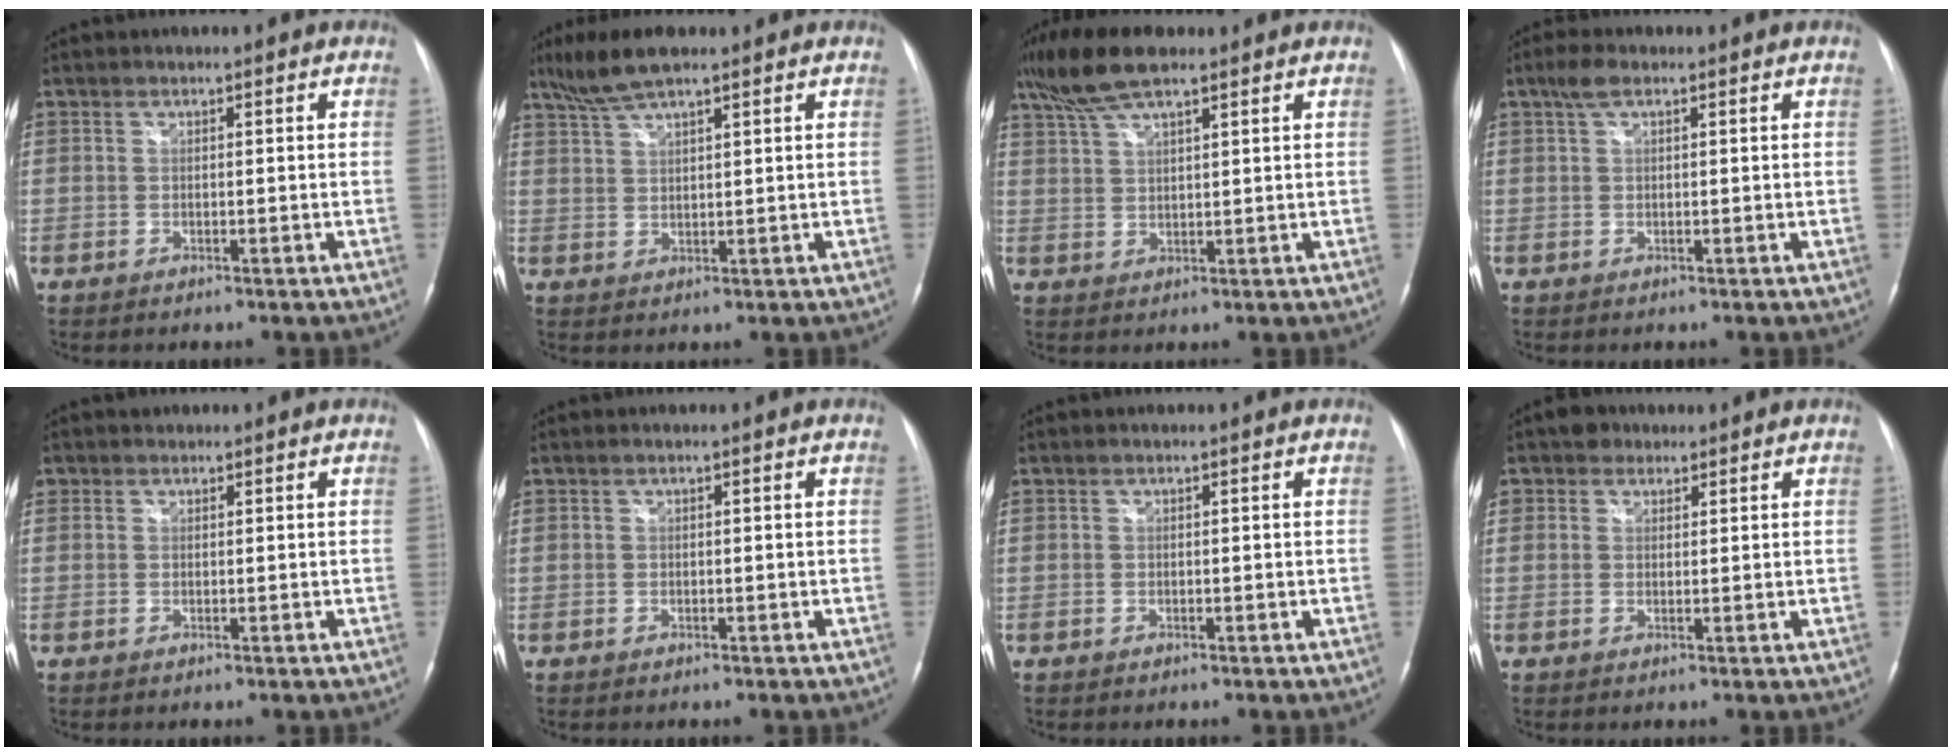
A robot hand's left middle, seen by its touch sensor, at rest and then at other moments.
{"total": 6.1, "force": [4.7, 0.8, 3.8], "torque": [-0.085, 0.018, 0.091]}
{"total": 8.1, "force": [6.2, 1.5, 5.1], "torque": [-0.111, 0.026, 0.116]}
{"total": 2.5, "force": [1.5, 0.8, 1.8], "torque": [-0.042, 0.017, 0.029]}
{"total": 0.9, "force": [0.6, 0.7, 0.0], "torque": [0.004, 0.006, 0.009]}
{"total": 0.0}
{"total": 0.0}
{"total": 2.5, "force": [1.6, 1.8, 0.4], "torque": [-0.006, 0.011, 0.024]}